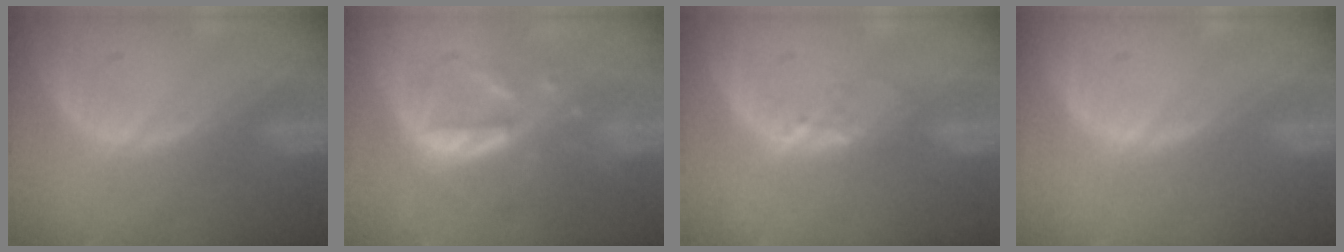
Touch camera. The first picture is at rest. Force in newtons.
{"total": 8.1, "press": 7.3, "slide": 3.4}
{"total": 2.0, "press": 1.9, "slide": 0.4}
{"total": 0.0}